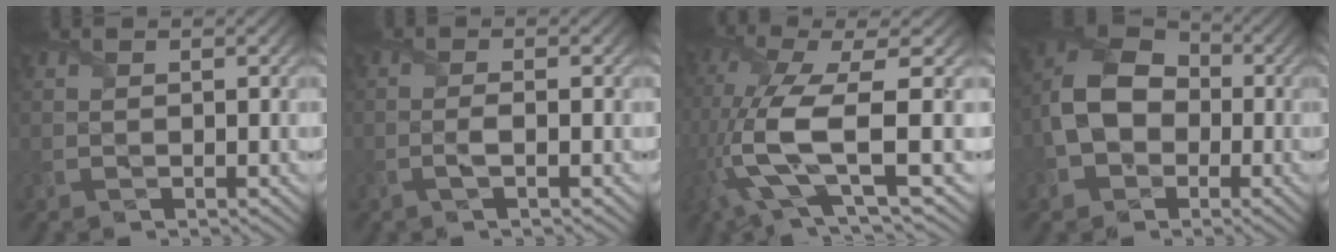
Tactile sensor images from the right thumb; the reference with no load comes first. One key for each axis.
{"total": 1.4, "fx": -0.5, "fy": 0.1, "fz": 1.3, "tx": -0.028, "ty": 0.003, "tz": -0.016}
{"total": 12.4, "fx": -2.2, "fy": 3.7, "fz": 11.6, "tx": -0.259, "ty": -0.006, "tz": -0.044}
{"total": 9.7, "fx": -1.5, "fy": 7.5, "fz": 6.1, "tx": -0.135, "ty": -0.006, "tz": -0.041}